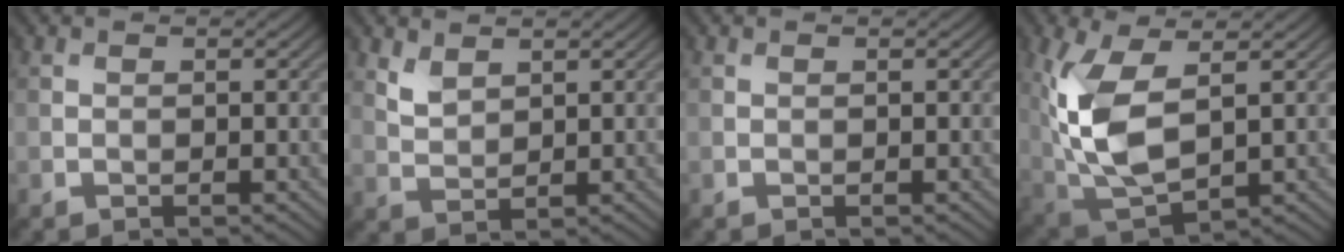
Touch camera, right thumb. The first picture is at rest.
{"total": 2.7, "force": [1.9, 1.3, 1.3], "torque": [-0.038, -0.004, 0.045]}
{"total": 0.0}
{"total": 11.2, "force": [1.6, 5.8, 9.4], "torque": [-0.243, -0.009, 0.036]}